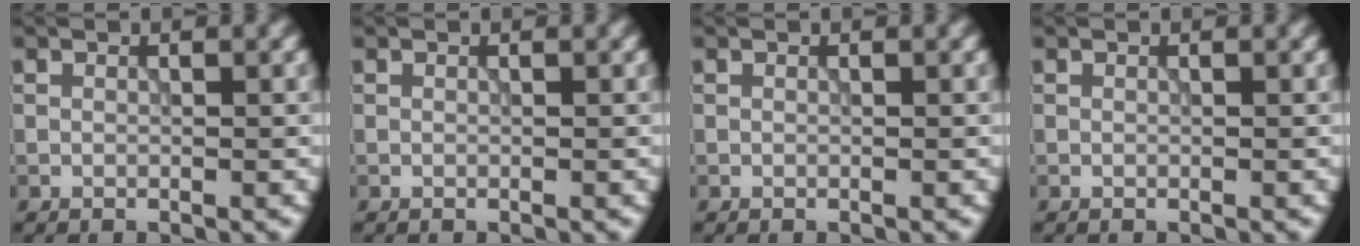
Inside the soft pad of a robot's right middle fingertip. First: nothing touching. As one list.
[{"total": 0.0}, {"total": 0.0}, {"total": 0.0}]